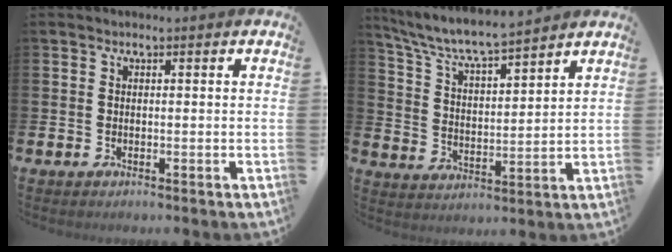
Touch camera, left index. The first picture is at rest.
{"total": 7.2, "force": [6.7, 0.5, 2.4], "torque": [-0.081, -0.048, 0.114]}